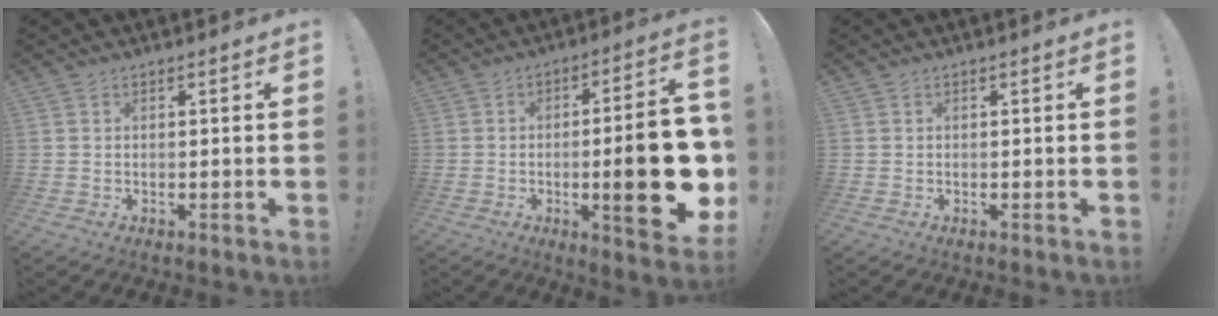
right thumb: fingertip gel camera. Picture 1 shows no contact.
{"total": 21.5, "force": [-3.5, 4.9, 20.7], "torque": [-0.292, 0.002, -0.044]}
{"total": 0.0}